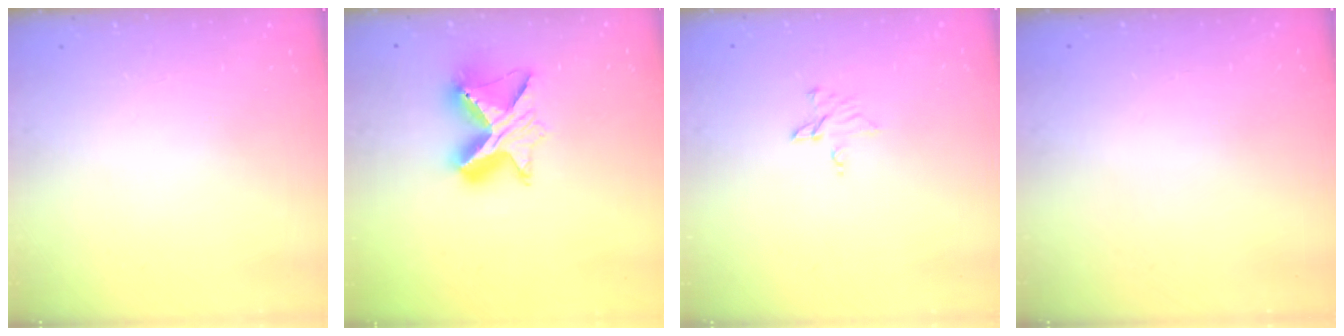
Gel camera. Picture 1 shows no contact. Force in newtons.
{"total": 11.1, "press": 11.1, "slide": 1.1}
{"total": 5.3, "press": 5.3, "slide": 0.5}
{"total": 0.0}